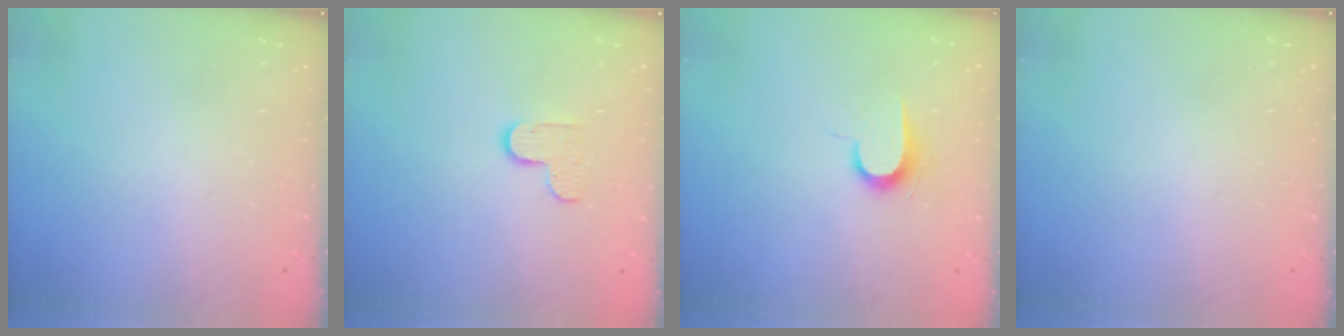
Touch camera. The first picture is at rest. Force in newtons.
{"total": 5.7, "press": 5.7, "slide": 0.4}
{"total": 6.4, "press": 6.3, "slide": 0.7}
{"total": 0.0}